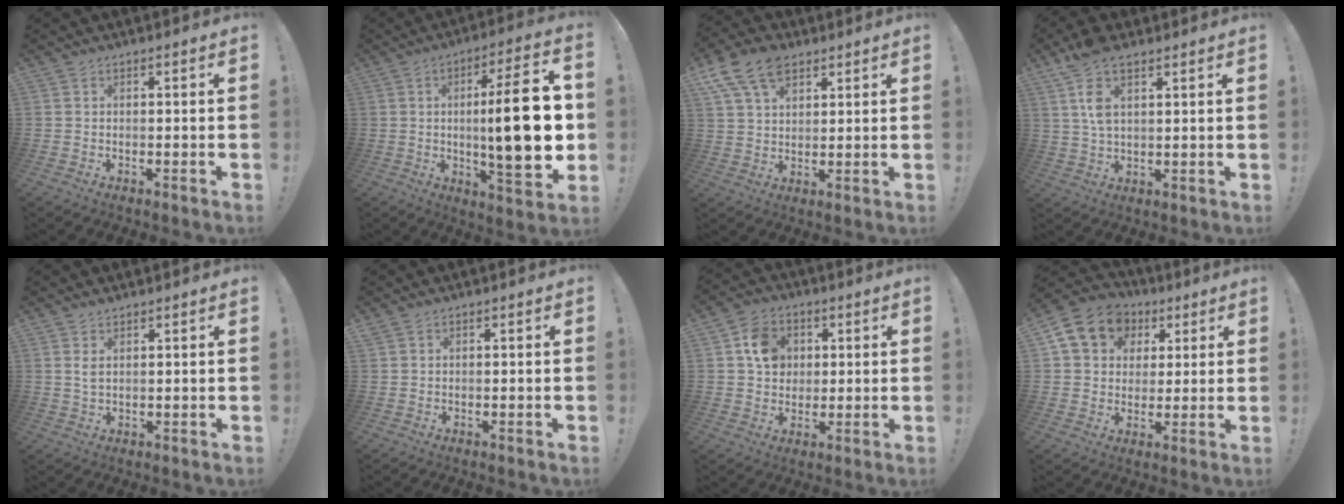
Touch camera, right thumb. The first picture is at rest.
{"total": 21.2, "force": [0.5, 4.3, 20.7], "torque": [-0.309, -0.013, 0.003]}
{"total": 12.8, "force": [7.3, 8.0, 6.8], "torque": [-0.118, -0.026, 0.141]}
{"total": 9.7, "force": [4.8, 5.2, 6.6], "torque": [-0.122, -0.011, 0.092]}
{"total": 2.7, "force": [1.5, 1.5, 1.6], "torque": [-0.025, -0.005, 0.026]}
{"total": 0.6, "force": [0.5, 0.2, 0.0], "torque": [0.000, 0.000, 0.011]}
{"total": 9.9, "force": [2.7, 8.6, 4.2], "torque": [-0.052, 0.001, 0.056]}
{"total": 13.9, "force": [5.6, 11.3, 6.0], "torque": [-0.081, -0.021, 0.111]}